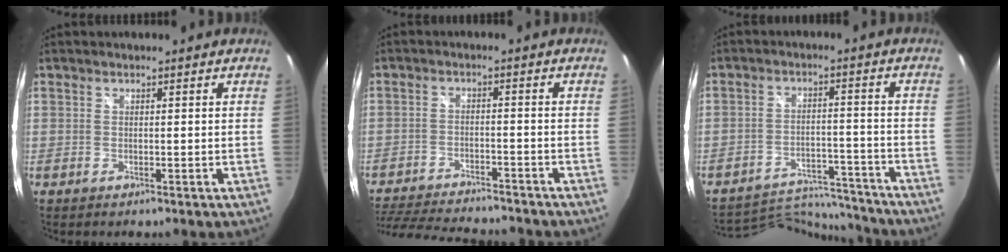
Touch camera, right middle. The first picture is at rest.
{"total": 17.2, "force": [-15.0, 3.9, 7.5], "torque": [-0.164, -0.025, -0.226]}
{"total": 15.2, "force": [-14.7, 2.3, 3.1], "torque": [-0.071, 0.014, -0.207]}